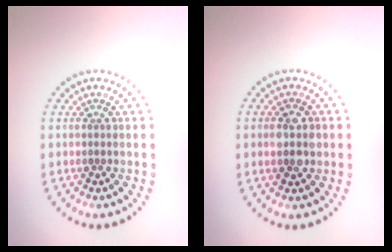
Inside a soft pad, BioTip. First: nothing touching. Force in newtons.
{"total": 3.1, "press": 3.1, "slide": 0.1}